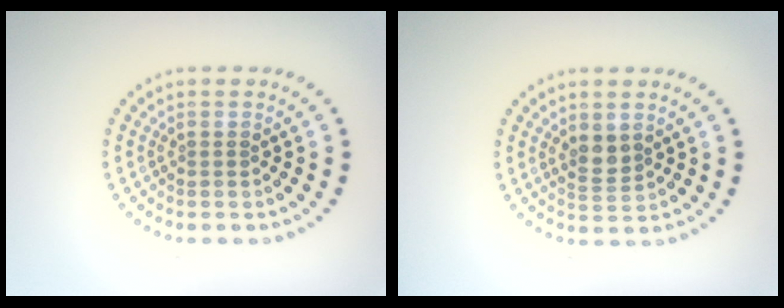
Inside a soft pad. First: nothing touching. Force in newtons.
{"total": 2.0, "press": 1.8, "slide": 0.9}